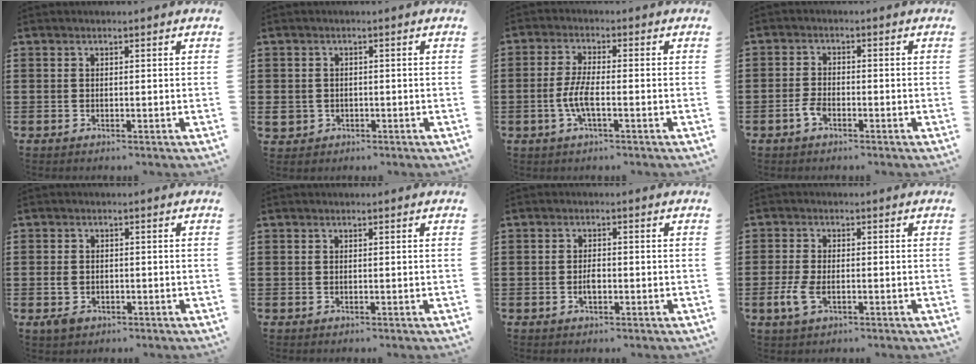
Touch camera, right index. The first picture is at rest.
{"total": 2.0, "force": [-0.8, 1.7, 0.5], "torque": [-0.016, 0.001, -0.019]}
{"total": 4.8, "force": [-1.6, 1.2, 4.3], "torque": [-0.103, -0.004, -0.038]}
{"total": 2.3, "force": [-1.4, 1.2, 1.5], "torque": [-0.036, 0.000, -0.029]}
{"total": 2.2, "force": [-0.9, 1.5, 1.3], "torque": [-0.041, -0.006, -0.022]}
{"total": 0.0}
{"total": 2.0, "force": [-0.6, 0.9, 1.7], "torque": [-0.032, 0.002, -0.011]}
{"total": 4.0, "force": [-1.2, 2.0, 3.2], "torque": [-0.085, -0.010, -0.029]}